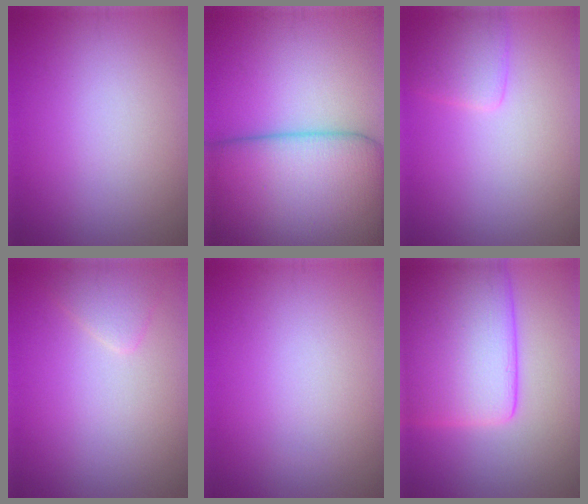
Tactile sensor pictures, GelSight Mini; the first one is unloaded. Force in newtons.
{"total": 13.6, "press": 13.6, "slide": 0.8}
{"total": 2.2, "press": 2.2, "slide": 0.1}
{"total": 1.6, "press": 1.6, "slide": 0.2}
{"total": 0.0}
{"total": 10.4, "press": 10.4, "slide": 0.2}